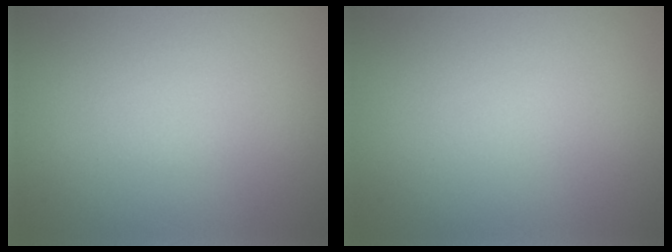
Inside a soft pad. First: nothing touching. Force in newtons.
{"total": 0.0}